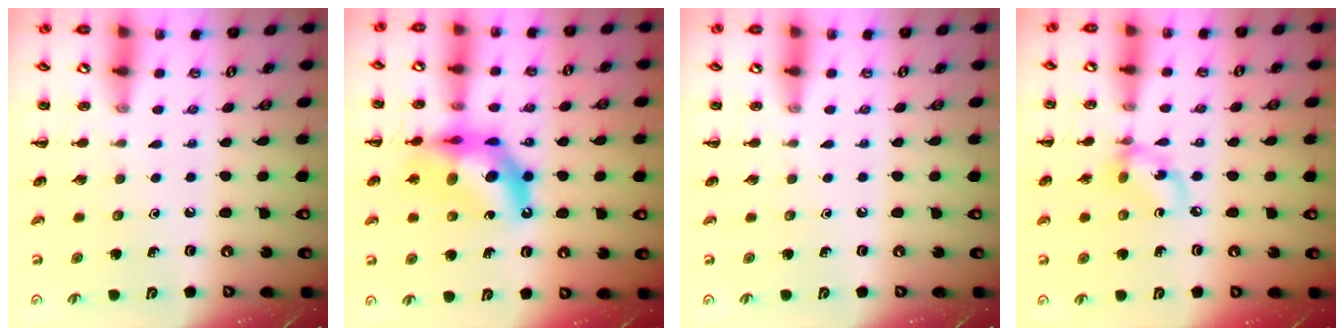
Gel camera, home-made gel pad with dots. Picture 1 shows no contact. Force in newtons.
{"total": 14.5, "press": 14.0, "slide": 4.1}
{"total": 0.0}
{"total": 7.4, "press": 7.4, "slide": 0.9}